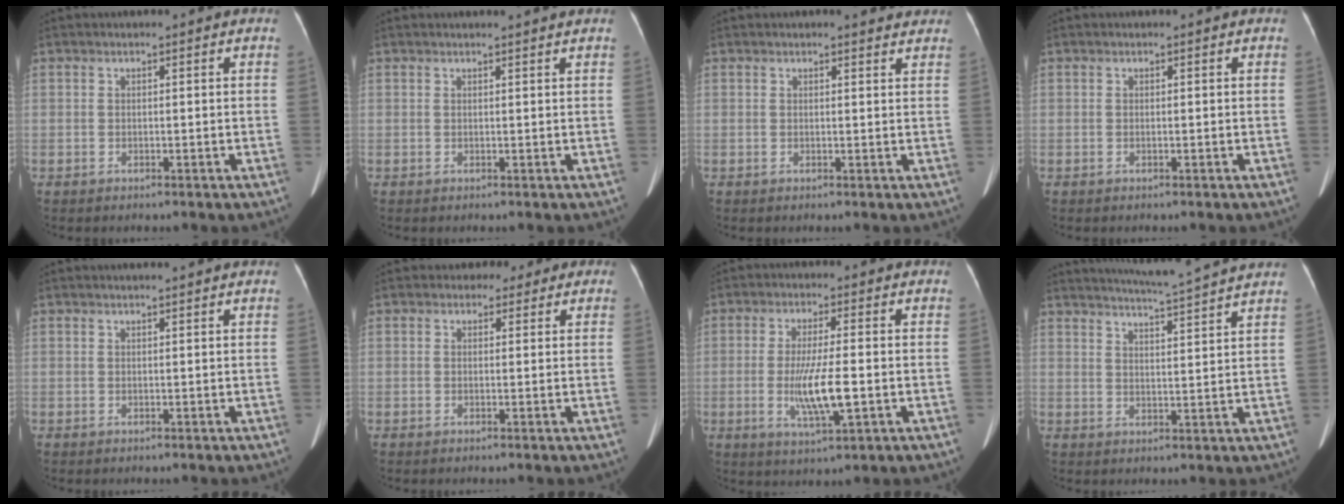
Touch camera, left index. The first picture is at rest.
{"total": 1.9, "force": [1.8, -0.5, 0.5], "torque": [-0.014, 0.000, 0.022]}
{"total": 3.3, "force": [3.1, 0.8, 0.8], "torque": [-0.010, -0.002, 0.024]}
{"total": 0.0}
{"total": 2.4, "force": [2.2, -0.1, 0.9], "torque": [-0.011, 0.013, 0.028]}
{"total": 2.6, "force": [1.6, 2.0, 0.1], "torque": [0.004, 0.006, 0.013]}
{"total": 7.7, "force": [-1.4, 0.8, 7.5], "torque": [-0.144, -0.017, -0.025]}
{"total": 11.7, "force": [10.8, -1.5, 4.0], "torque": [-0.076, -0.004, 0.143]}